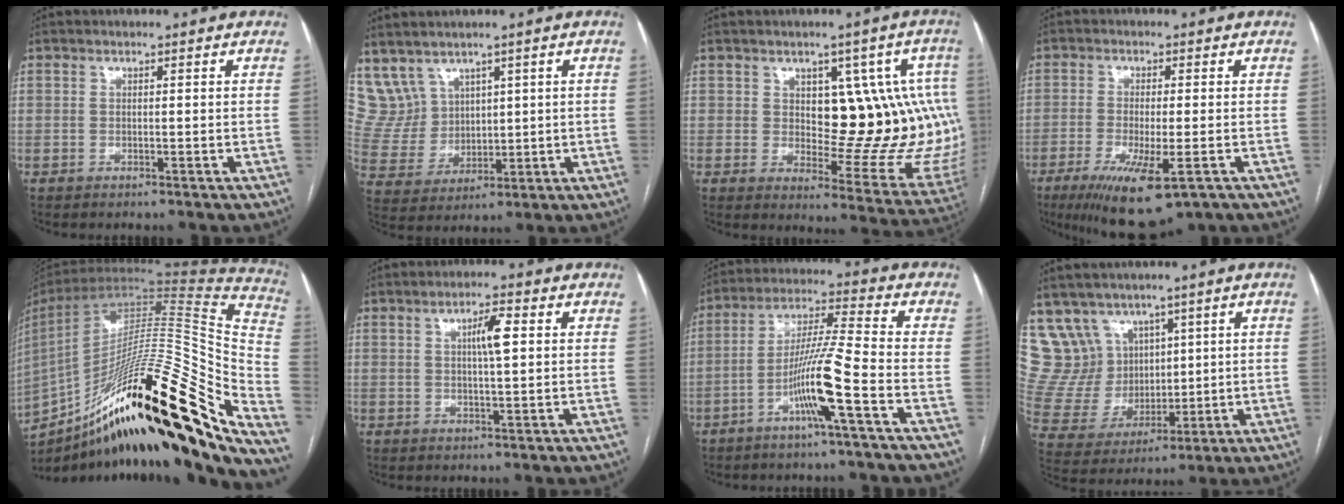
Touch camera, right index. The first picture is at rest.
{"total": 7.5, "force": [5.3, 5.3, 0.7], "torque": [-0.034, 0.030, 0.129]}
{"total": 17.4, "force": [2.0, 7.6, 15.5], "torque": [-0.138, 0.016, 0.038]}
{"total": 11.2, "force": [-6.0, 2.5, 9.1], "torque": [-0.154, -0.030, -0.091]}
{"total": 41.3, "force": [-23.3, 5.7, 33.6], "torque": [-0.466, -0.027, -0.364]}
{"total": 4.3, "force": [1.1, 0.5, 4.1], "torque": [-0.073, 0.005, 0.018]}
{"total": 10.2, "force": [-4.4, -1.0, 9.2], "torque": [-0.181, 0.006, -0.082]}
{"total": 11.9, "force": [7.8, 8.8, 1.9], "torque": [-0.062, 0.051, 0.179]}